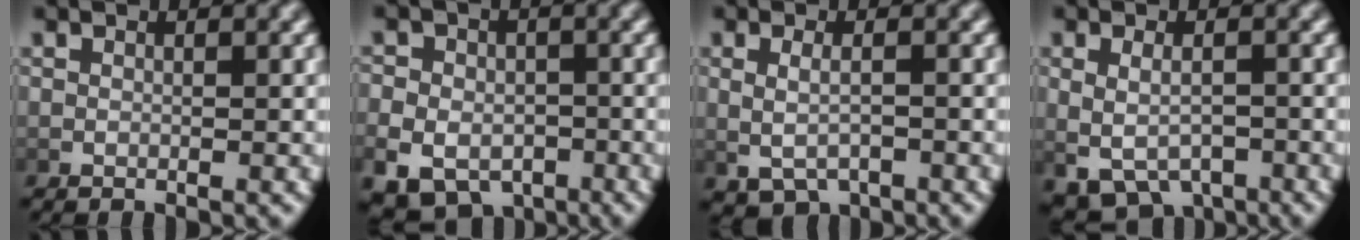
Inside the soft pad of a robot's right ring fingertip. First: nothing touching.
{"total": 7.0, "force": [-4.2, 5.1, 2.3], "torque": [-0.040, -0.032, -0.062]}
{"total": 2.6, "force": [-0.7, 1.8, 1.7], "torque": [-0.038, -0.016, 0.000]}
{"total": 5.2, "force": [-2.7, 3.6, 2.6], "torque": [-0.052, -0.028, -0.031]}